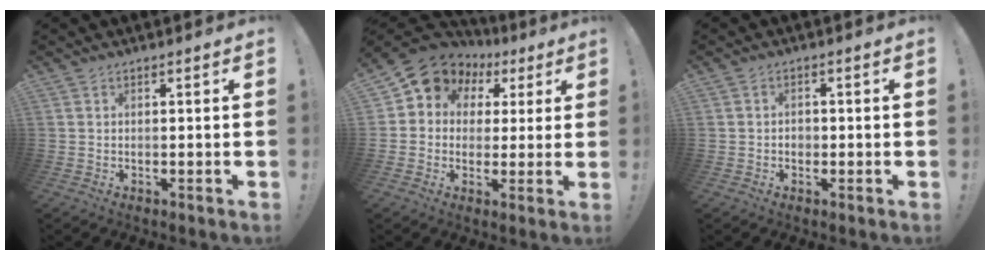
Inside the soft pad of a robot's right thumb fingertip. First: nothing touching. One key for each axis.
{"total": 9.6, "fx": 4.4, "fy": 7.7, "fz": 3.5, "tx": -0.059, "ty": -0.029, "tz": 0.082}
{"total": 1.9, "fx": -0.7, "fy": 1.4, "fz": 0.9, "tx": -0.010, "ty": 0.002, "tz": -0.015}